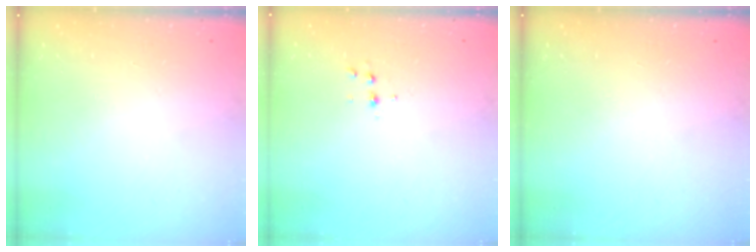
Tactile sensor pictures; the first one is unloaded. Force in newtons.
{"total": 4.1, "press": 4.0, "slide": 1.1}
{"total": 0.0}